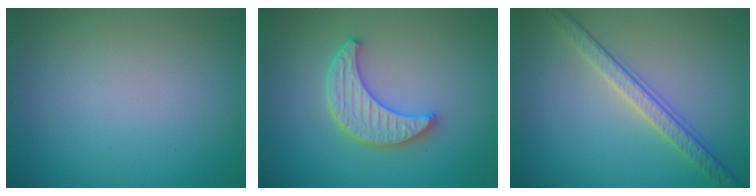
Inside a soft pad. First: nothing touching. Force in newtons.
{"total": 4.2, "press": 3.8, "slide": 1.9}
{"total": 3.5, "press": 3.2, "slide": 1.3}